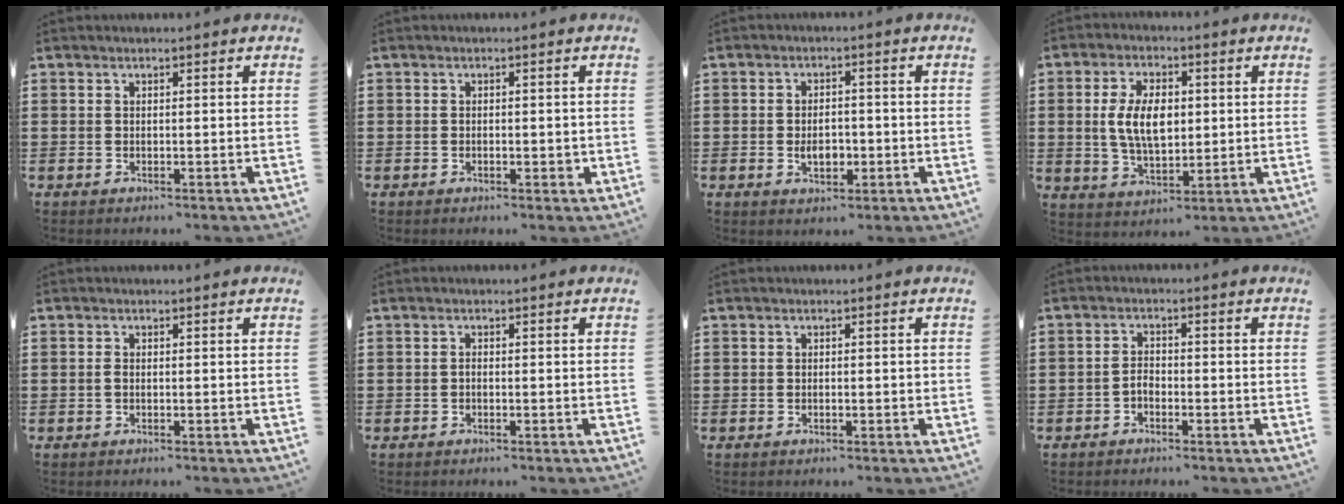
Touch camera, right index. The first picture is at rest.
{"total": 1.5, "force": [-0.4, 0.6, 1.3], "torque": [-0.023, 0.002, -0.008]}
{"total": 3.7, "force": [-0.8, 2.1, 2.9], "torque": [-0.046, 0.001, -0.017]}
{"total": 8.0, "force": [0.6, 4.4, 6.7], "torque": [-0.136, 0.008, 0.004]}
{"total": 0.6, "force": [-0.2, 0.2, 0.5], "torque": [-0.020, -0.007, -0.005]}
{"total": 0.6, "force": [-0.3, 0.2, 0.4], "torque": [-0.011, -0.004, -0.005]}
{"total": 0.7, "force": [-0.2, 0.2, 0.6], "torque": [-0.013, -0.003, -0.004]}
{"total": 1.9, "force": [-1.1, 1.0, 1.1], "torque": [-0.025, 0.004, -0.023]}